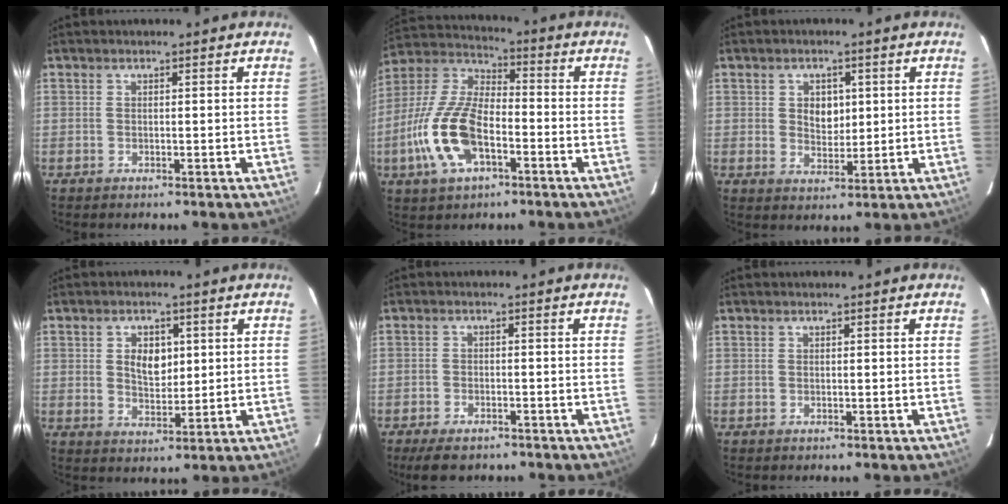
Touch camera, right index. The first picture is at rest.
{"total": 15.7, "force": [-5.7, 7.2, 12.7], "torque": [-0.281, -0.001, -0.112]}
{"total": 4.7, "force": [0.9, 3.6, 2.8], "torque": [-0.044, 0.005, 0.020]}
{"total": 5.6, "force": [1.3, 3.7, 4.0], "torque": [-0.064, 0.005, 0.027]}
{"total": 6.4, "force": [-5.0, 2.6, 3.0], "torque": [-0.076, -0.008, -0.079]}
{"total": 0.0}